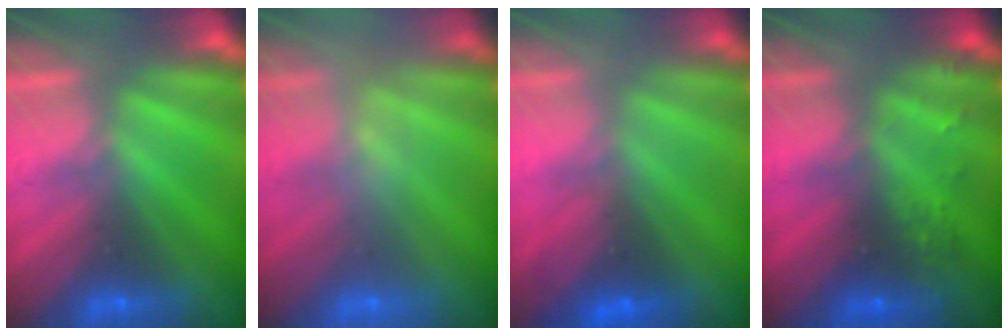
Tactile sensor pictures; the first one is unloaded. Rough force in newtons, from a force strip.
{"total": 2.3}
{"total": 2.8}
{"total": 7.8}